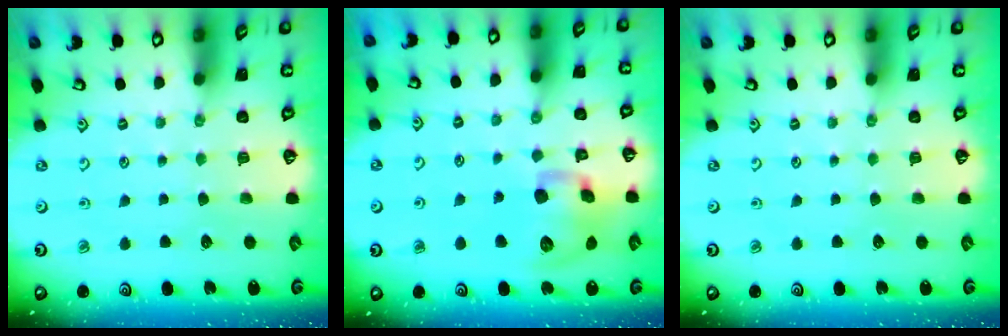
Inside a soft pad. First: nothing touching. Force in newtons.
{"total": 14.2, "press": 14.0, "slide": 2.3}
{"total": 0.0}